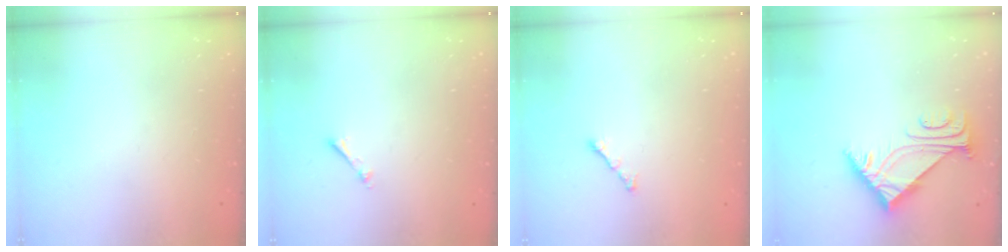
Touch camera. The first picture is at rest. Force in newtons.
{"total": 0.6, "press": 0.6, "slide": 0.2}
{"total": 1.7, "press": 1.6, "slide": 0.6}
{"total": 5.7, "press": 5.7, "slide": 0.6}